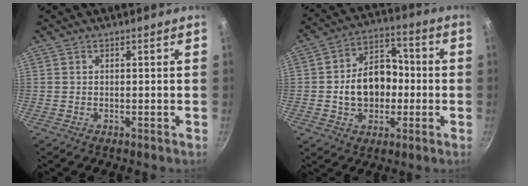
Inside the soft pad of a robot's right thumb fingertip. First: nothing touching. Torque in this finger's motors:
{"motor_torque": [0.76, 2.09, 1.10, -0.12, 0.39]}